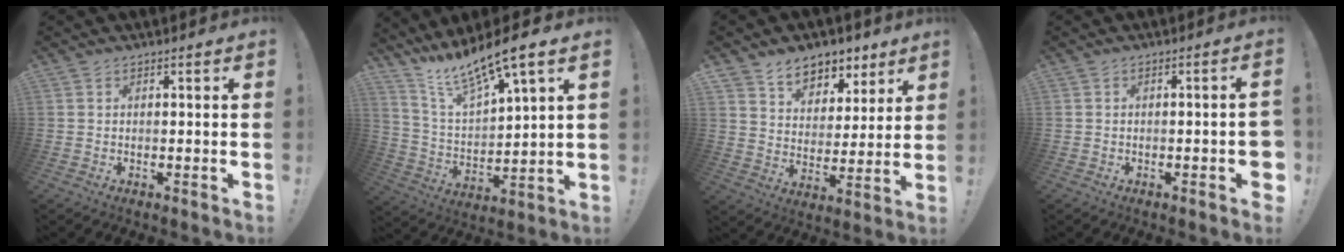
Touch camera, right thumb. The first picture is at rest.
{"total": 13.0, "force": [11.2, 1.8, 6.4], "torque": [-0.131, -0.091, 0.193]}
{"total": 10.2, "force": [7.7, 6.2, 2.4], "torque": [-0.038, -0.058, 0.148]}
{"total": 3.1, "force": [-1.3, 0.6, 2.8], "torque": [-0.040, 0.002, -0.019]}